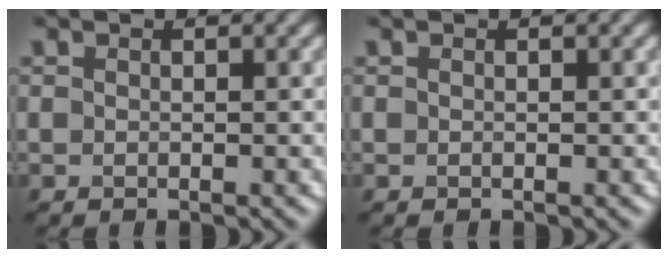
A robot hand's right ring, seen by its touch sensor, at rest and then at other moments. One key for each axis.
{"total": 0.0}